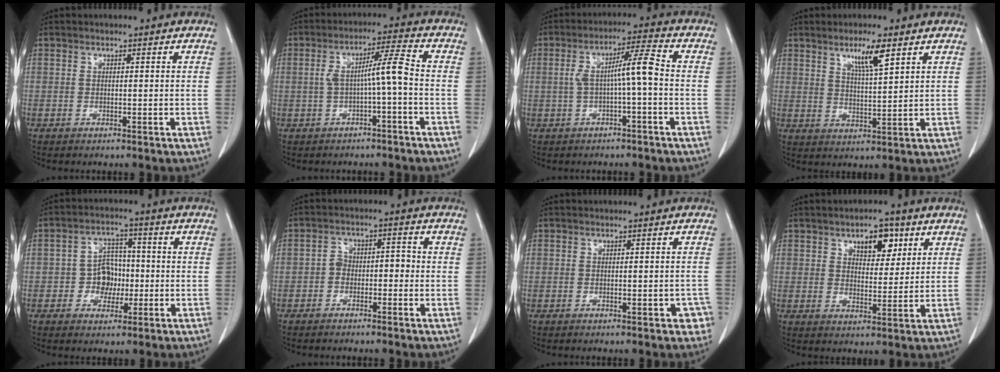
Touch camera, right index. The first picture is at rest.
{"total": 5.7, "force": [-0.8, 0.1, 5.7], "torque": [-0.100, 0.027, -0.005]}
{"total": 6.3, "force": [-0.4, 0.2, 6.3], "torque": [-0.112, 0.026, 0.000]}
{"total": 5.9, "force": [3.6, 0.5, 4.7], "torque": [-0.083, -0.005, 0.064]}
{"total": 5.5, "force": [-1.1, 4.5, 2.9], "torque": [-0.047, 0.018, -0.017]}
{"total": 3.5, "force": [-1.2, 2.2, 2.4], "torque": [-0.033, 0.029, -0.018]}
{"total": 3.3, "force": [-1.4, 1.3, 2.7], "torque": [-0.017, 0.008, -0.009]}
{"total": 6.2, "force": [3.3, 3.0, 4.3], "torque": [-0.060, 0.005, 0.050]}